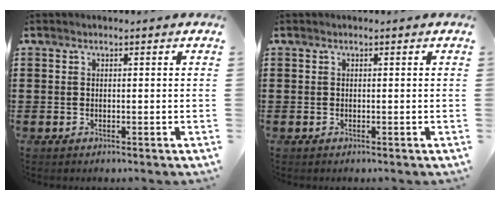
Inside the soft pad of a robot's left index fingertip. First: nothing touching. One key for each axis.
{"total": 0.0}